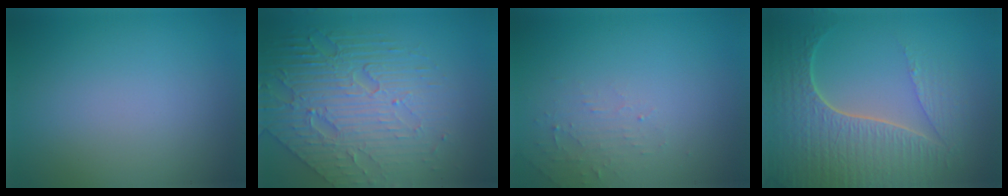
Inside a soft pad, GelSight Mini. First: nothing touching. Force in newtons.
{"total": 7.9, "press": 5.7, "slide": 5.5}
{"total": 1.6, "press": 1.5, "slide": 0.3}
{"total": 7.5, "press": 5.6, "slide": 5.0}